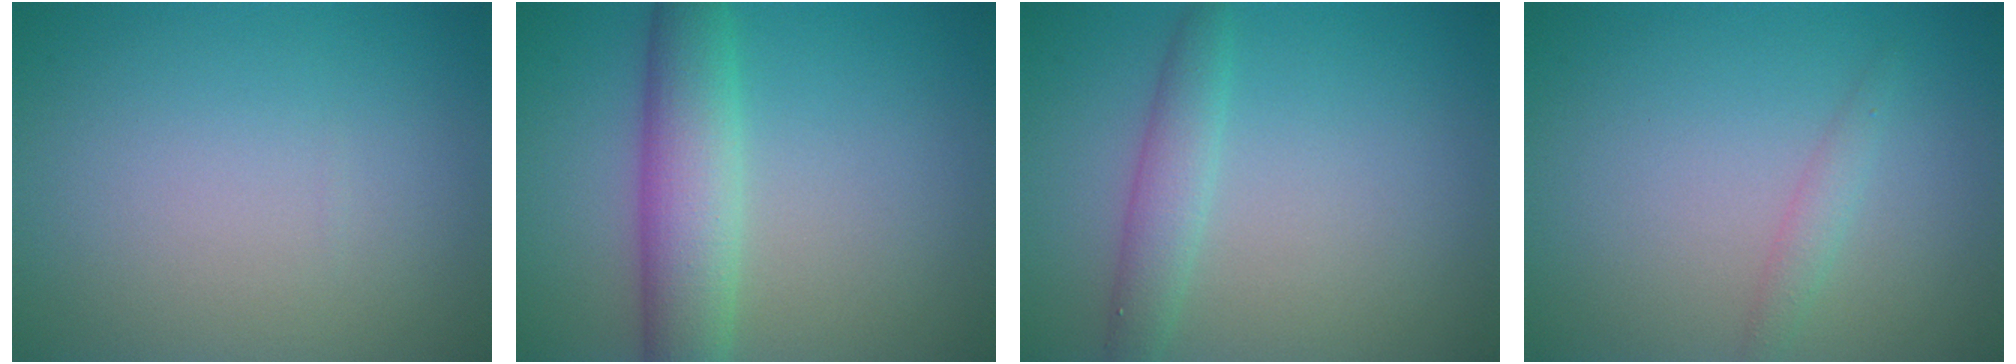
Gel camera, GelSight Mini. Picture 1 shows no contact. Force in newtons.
{"total": 5.4, "press": 5.4, "slide": 0.1}
{"total": 2.4, "press": 2.4, "slide": 0.1}
{"total": 1.2, "press": 1.2, "slide": 0.1}